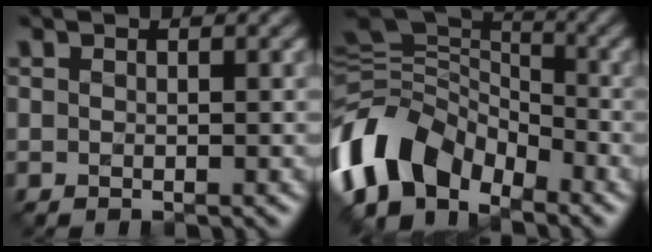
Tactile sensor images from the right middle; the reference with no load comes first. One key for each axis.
{"total": 9.9, "fx": -5.3, "fy": 6.1, "fz": 5.7, "tx": -0.107, "ty": 0.001, "tz": -0.111}